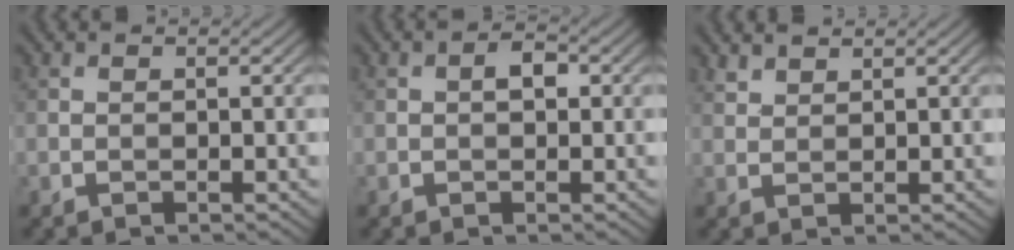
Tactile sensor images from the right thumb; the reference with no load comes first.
{"total": 1.7, "force": [0.1, 1.0, 1.4], "torque": [-0.023, 0.005, -0.002]}
{"total": 1.8, "force": [1.6, 0.5, 0.5], "torque": [-0.015, 0.003, 0.039]}